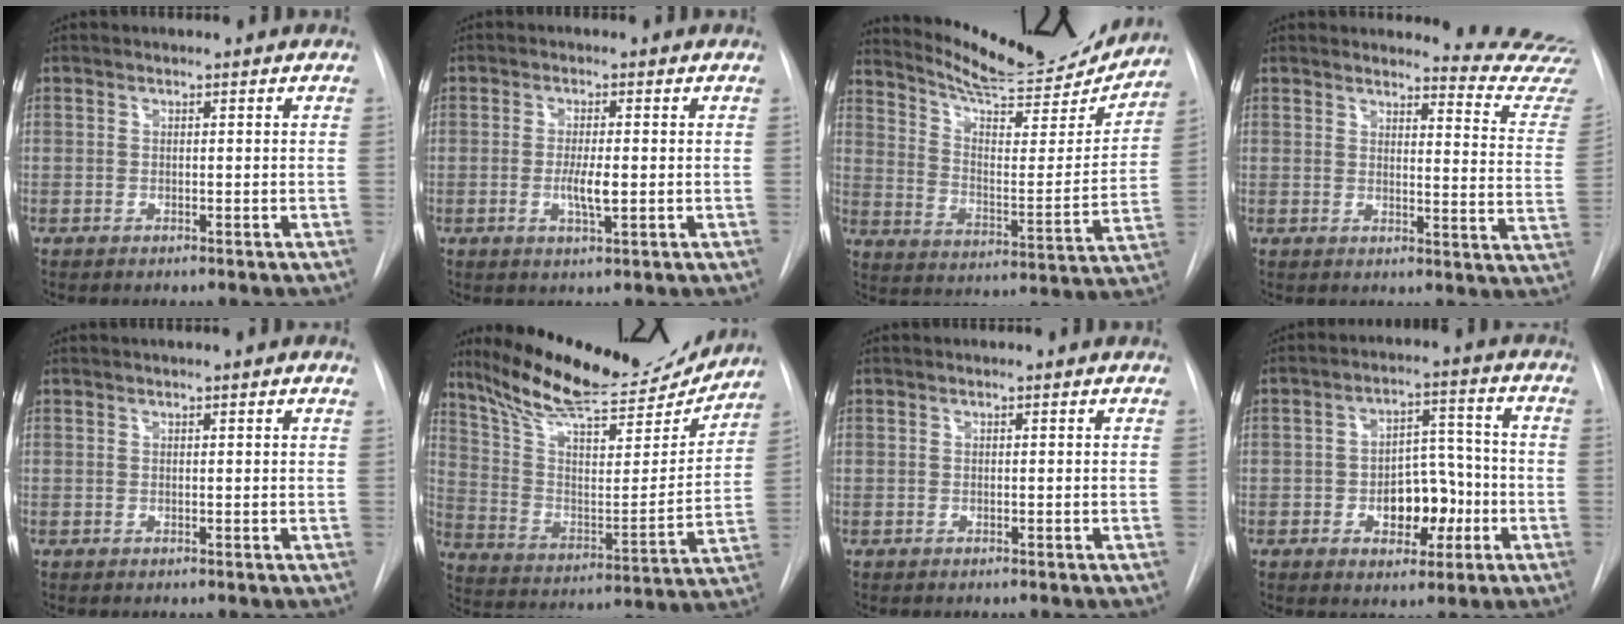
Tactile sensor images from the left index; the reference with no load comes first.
{"total": 3.6, "force": [-0.6, 0.6, 3.5], "torque": [-0.068, -0.005, -0.008]}
{"total": 20.9, "force": [19.6, 2.8, 6.5], "torque": [-0.104, -0.044, 0.277]}
{"total": 12.9, "force": [12.9, -0.9, 0.5], "torque": [0.013, -0.141, 0.116]}
{"total": 1.4, "force": [0.9, -0.1, 1.0], "torque": [-0.015, 0.011, 0.013]}
{"total": 22.8, "force": [20.8, 3.8, 8.6], "torque": [-0.147, -0.028, 0.316]}
{"total": 0.0}
{"total": 8.4, "force": [-2.5, 4.8, 6.4], "torque": [-0.087, 0.024, -0.031]}